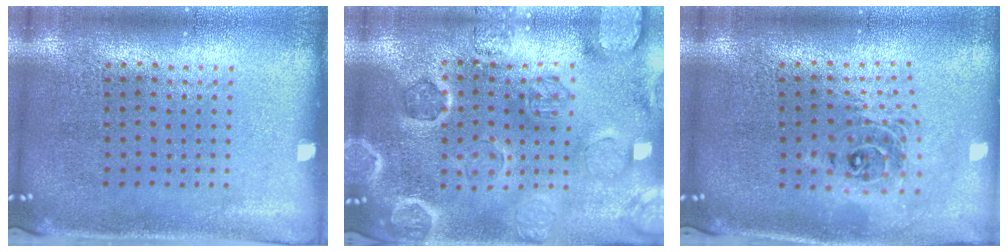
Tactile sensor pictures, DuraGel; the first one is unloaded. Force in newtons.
{"total": 2.6, "press": 2.6, "slide": 0.2}
{"total": 2.0, "press": 1.6, "slide": 1.3}